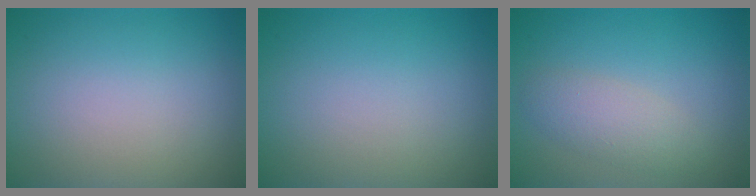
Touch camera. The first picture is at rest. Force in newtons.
{"total": 0.0}
{"total": 2.6, "press": 2.6, "slide": 0.1}